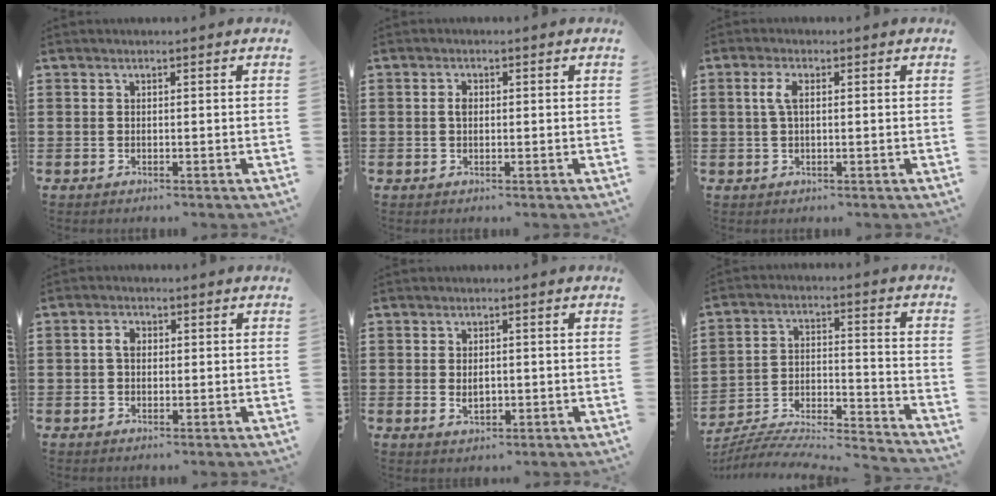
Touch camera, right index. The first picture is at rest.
{"total": 1.4, "force": [0.2, 0.8, 1.2], "torque": [-0.024, 0.005, 0.001]}
{"total": 2.9, "force": [0.4, 1.0, 2.7], "torque": [-0.069, 0.000, 0.000]}
{"total": 2.3, "force": [0.2, 1.6, 1.7], "torque": [-0.035, 0.008, 0.002]}
{"total": 2.5, "force": [0.0, 1.4, 2.0], "torque": [-0.041, 0.003, 0.000]}
{"total": 6.3, "force": [-6.0, 1.0, 1.9], "torque": [-0.040, -0.009, -0.123]}